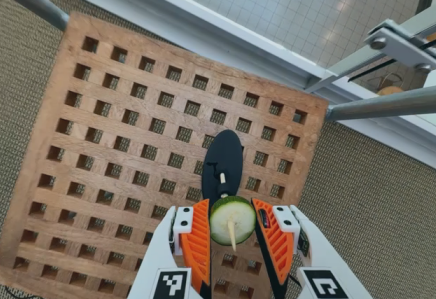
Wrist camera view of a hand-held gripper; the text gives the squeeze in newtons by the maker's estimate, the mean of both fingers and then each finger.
{"total": 9.3, "left": 9.2, "right": 9.3}